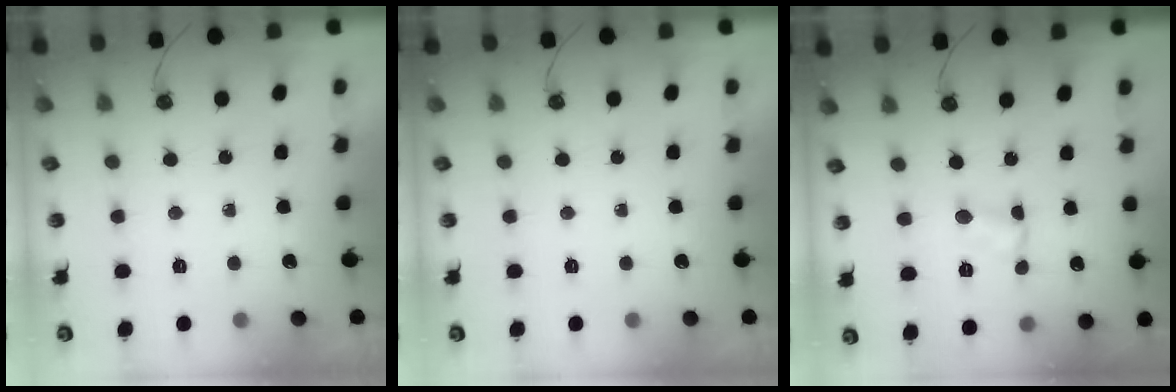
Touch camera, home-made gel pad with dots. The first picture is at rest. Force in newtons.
{"total": 0.0}
{"total": 2.2, "press": 2.1, "slide": 0.3}